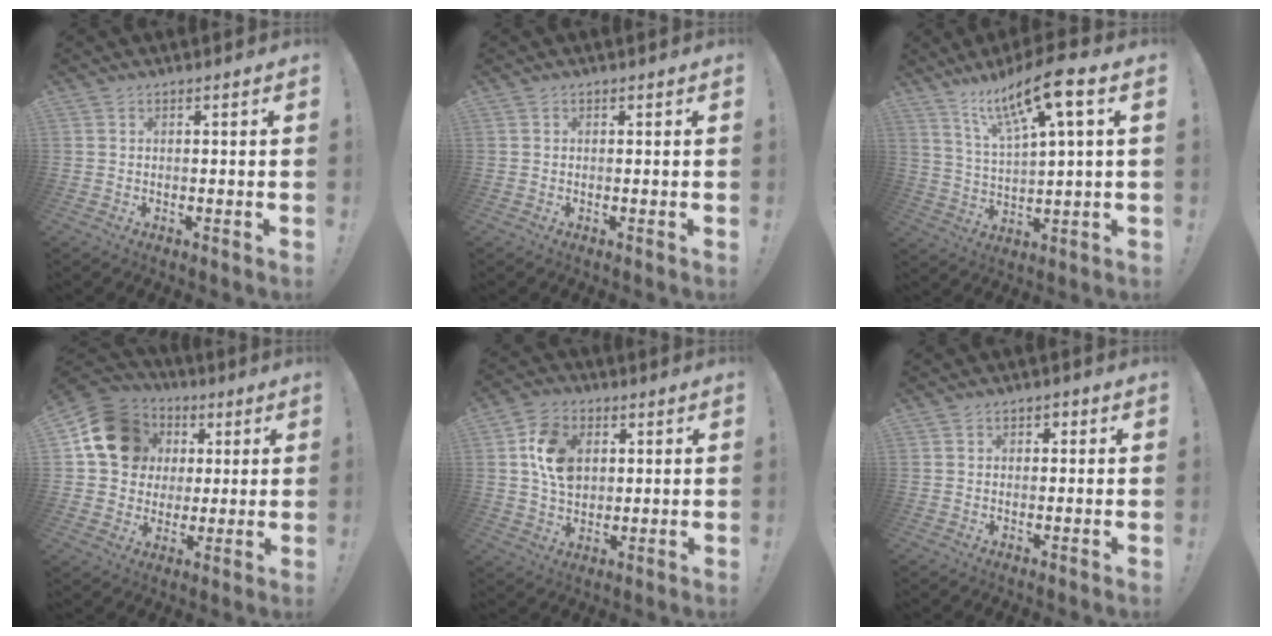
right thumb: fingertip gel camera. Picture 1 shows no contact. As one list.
[{"total": 0.0}, {"total": 14.4, "force": [8.1, 2.9, 11.6], "torque": [-0.202, -0.034, 0.126]}, {"total": 17.1, "force": [5.3, 14.3, 7.6], "torque": [-0.104, -0.010, 0.117]}, {"total": 12.6, "force": [3.2, 9.5, 7.7], "torque": [-0.113, 0.003, 0.063]}, {"total": 1.8, "force": [0.1, 1.6, 0.8], "torque": [-0.004, 0.004, -0.001]}]